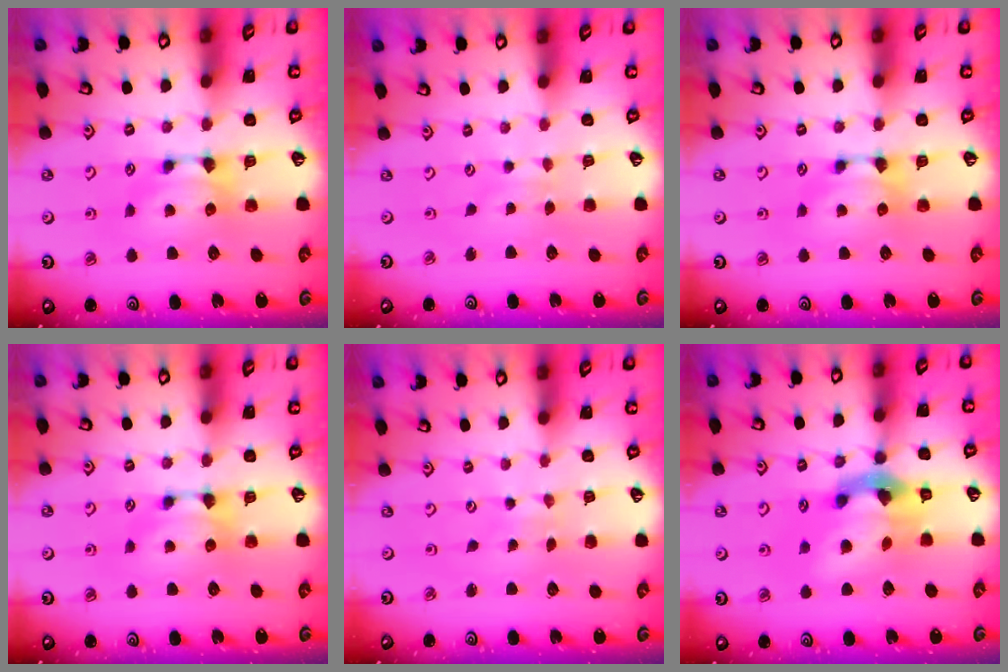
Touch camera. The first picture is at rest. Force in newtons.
{"total": 3.4, "press": 3.4, "slide": 0.5}
{"total": 0.0}
{"total": 0.0}
{"total": 4.7, "press": 4.7, "slide": 0.3}
{"total": 7.8, "press": 7.4, "slide": 2.3}